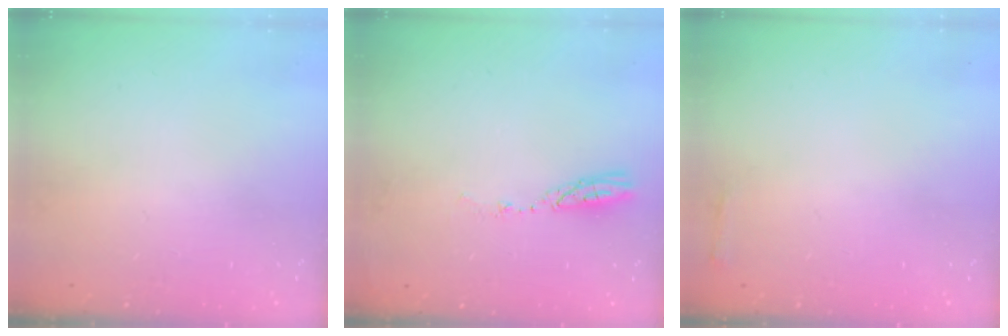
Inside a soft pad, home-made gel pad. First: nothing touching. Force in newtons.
{"total": 3.8, "press": 3.8, "slide": 0.3}
{"total": 2.3, "press": 2.3, "slide": 0.5}